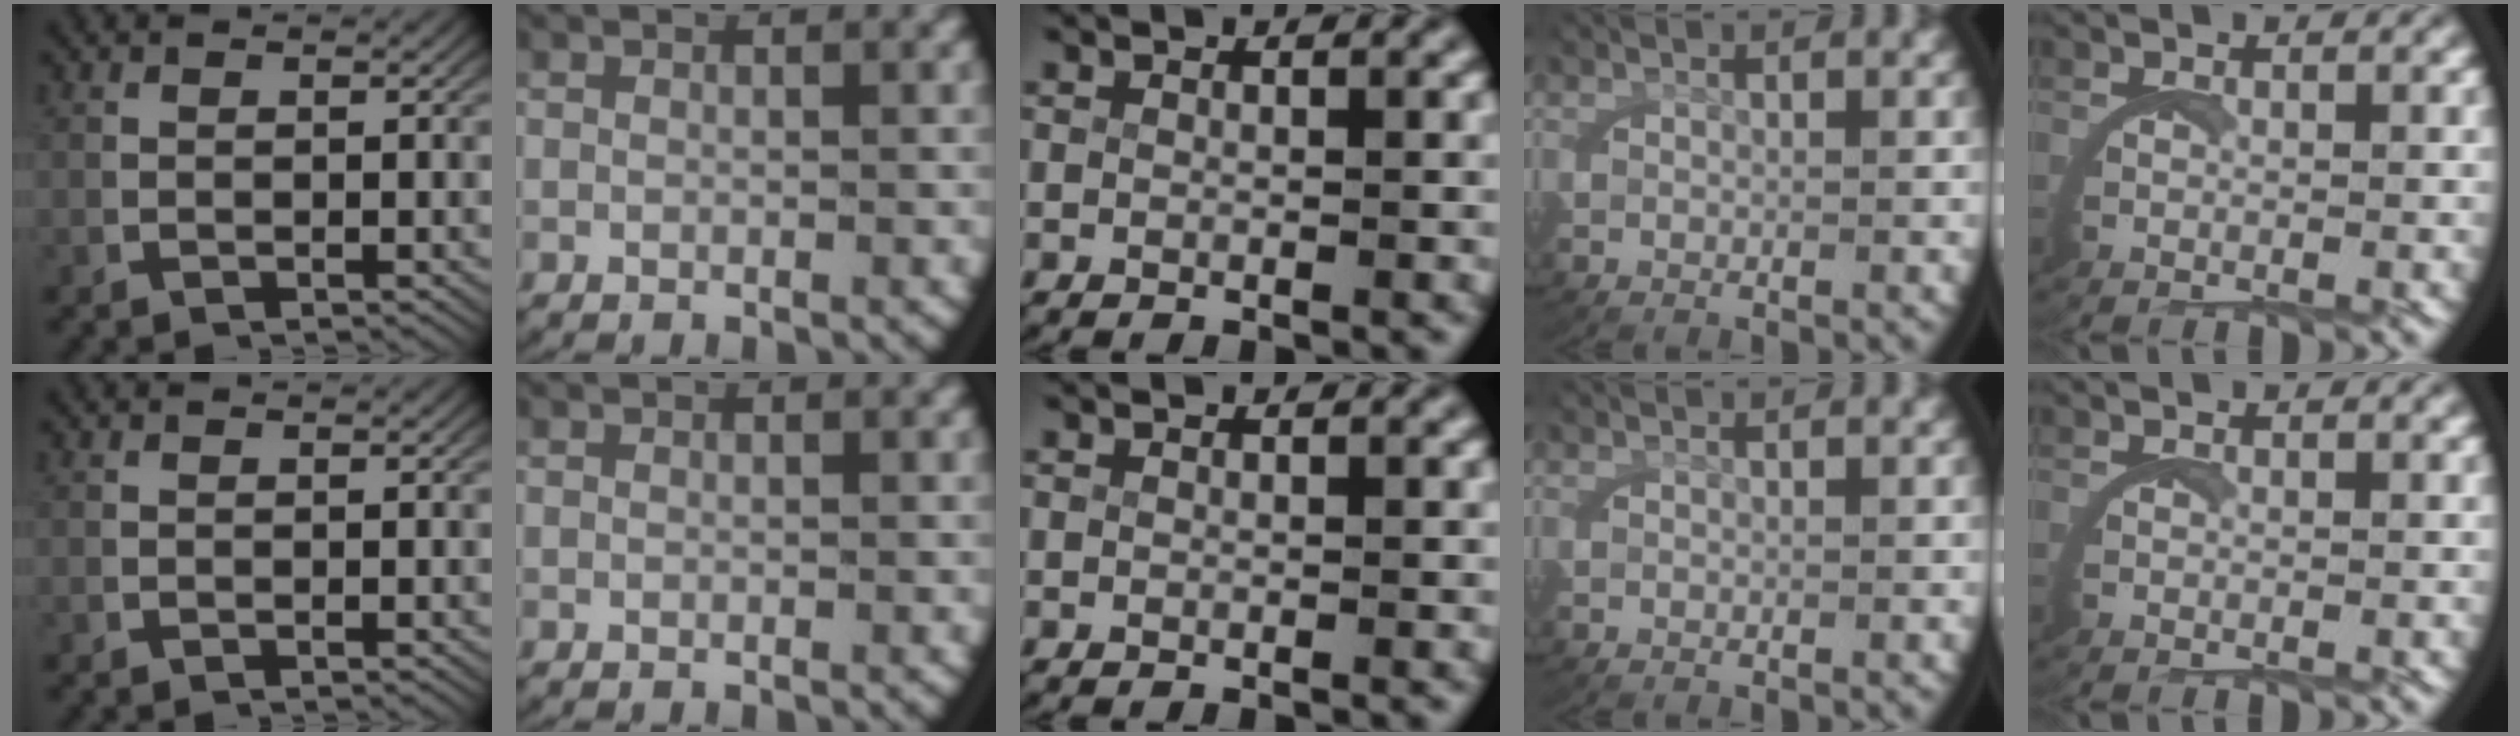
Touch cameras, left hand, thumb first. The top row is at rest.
{}